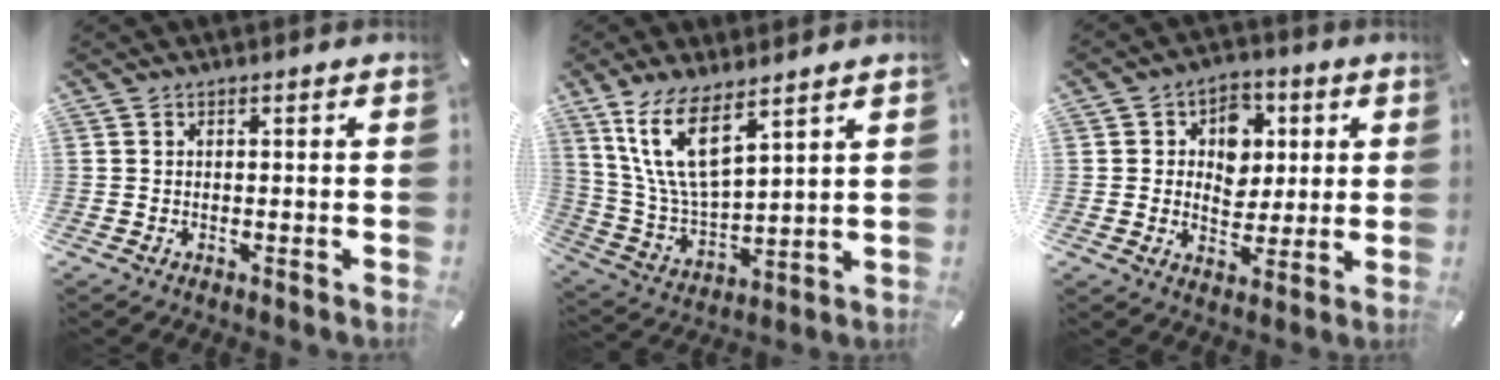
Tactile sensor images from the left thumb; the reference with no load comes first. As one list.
[{"total": 13.5, "force": [8.4, 4.8, 9.4], "torque": [-0.230, -0.031, 0.150]}, {"total": 8.6, "force": [1.7, 7.6, 3.7], "torque": [-0.045, -0.004, 0.028]}]